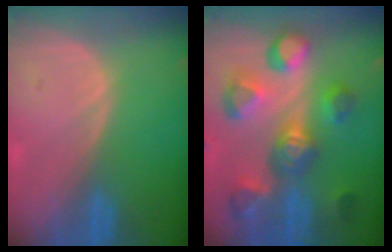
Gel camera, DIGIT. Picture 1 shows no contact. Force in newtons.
{"total": 10.9, "press": 9.9, "slide": 4.5}